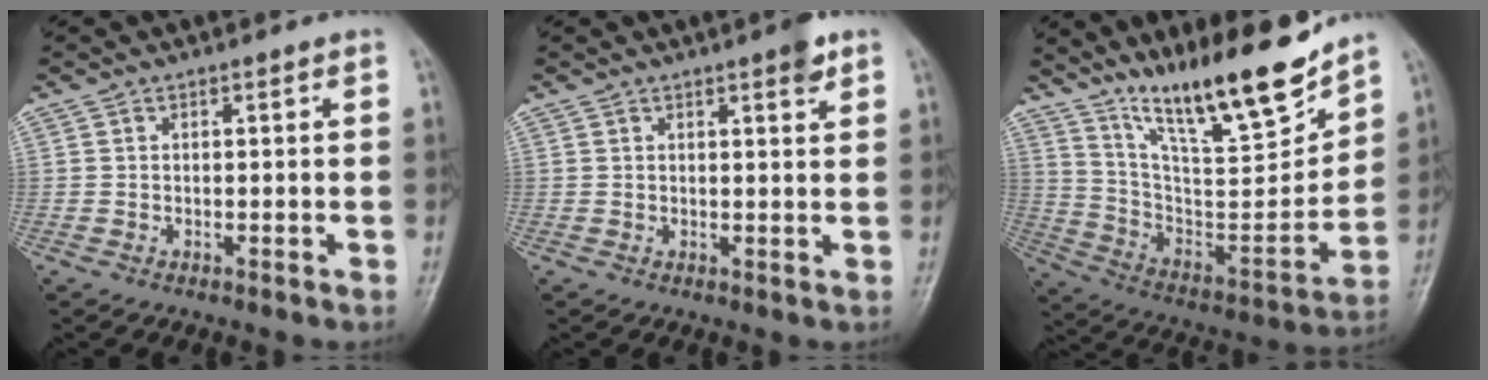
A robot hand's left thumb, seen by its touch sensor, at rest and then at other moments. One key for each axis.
{"total": 2.9, "fx": 1.9, "fy": 0.6, "fz": 2.1, "tx": -0.023, "ty": -0.009, "tz": 0.022}
{"total": 21.9, "fx": 16.5, "fy": 4.4, "fz": 13.7, "tx": -0.189, "ty": -0.091, "tz": 0.288}